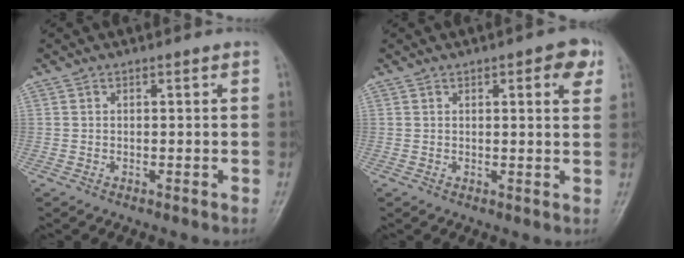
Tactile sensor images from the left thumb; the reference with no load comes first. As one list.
[{"total": 4.8, "force": [2.1, 1.6, 4.0], "torque": [-0.036, -0.004, 0.021]}]